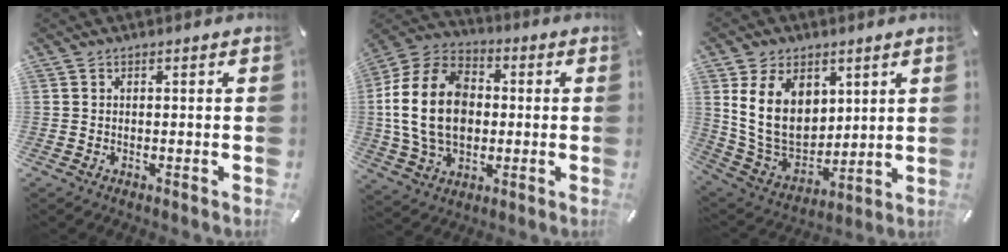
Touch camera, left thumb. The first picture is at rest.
{"total": 18.0, "force": [-0.4, 13.6, 11.8], "torque": [-0.276, 0.014, -0.010]}
{"total": 16.0, "force": [5.2, 11.8, 9.5], "torque": [-0.200, -0.023, 0.096]}